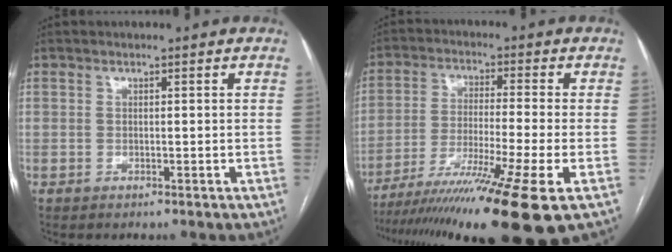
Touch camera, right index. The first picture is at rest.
{"total": 17.7, "force": [-11.9, -1.8, 13.0], "torque": [-0.201, -0.047, -0.201]}